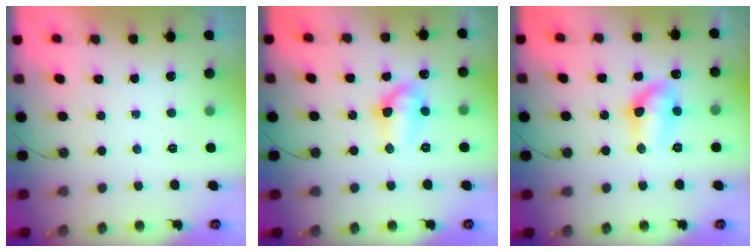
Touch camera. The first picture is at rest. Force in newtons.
{"total": 9.6, "press": 9.6, "slide": 0.8}
{"total": 10.1, "press": 10.1, "slide": 1.2}